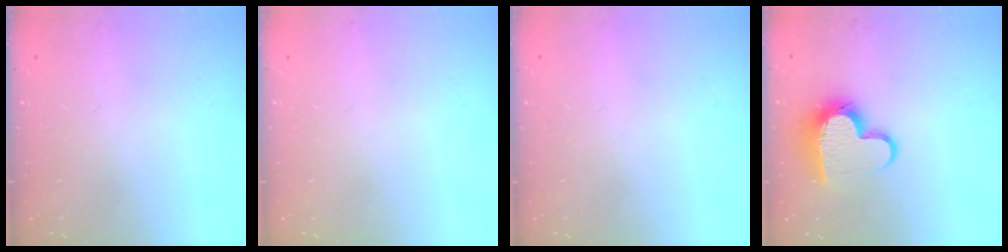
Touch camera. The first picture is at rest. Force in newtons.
{"total": 0.0}
{"total": 0.0}
{"total": 13.2, "press": 13.2, "slide": 1.1}